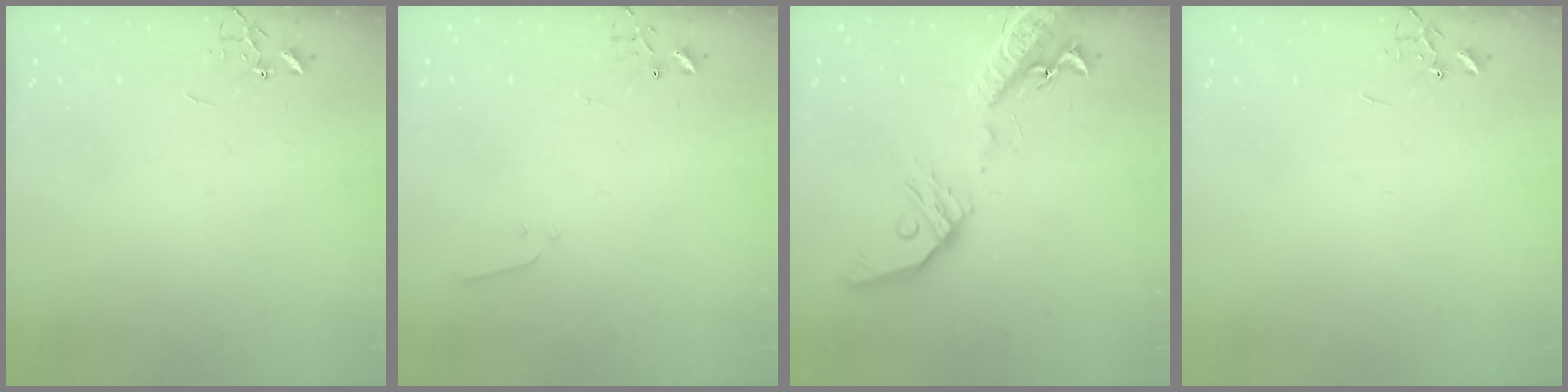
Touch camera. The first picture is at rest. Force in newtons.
{"total": 2.1, "press": 2.1, "slide": 0.3}
{"total": 19.6, "press": 19.2, "slide": 4.0}
{"total": 0.0}